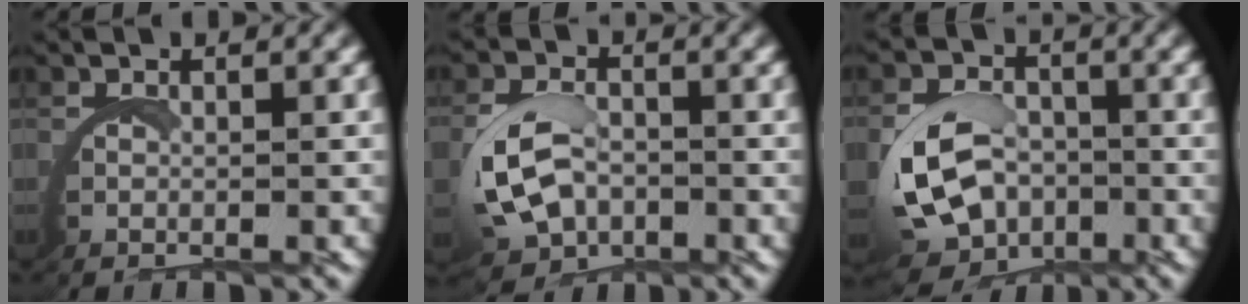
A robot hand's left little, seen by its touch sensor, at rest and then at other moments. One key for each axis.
{"total": 5.1, "fx": -0.1, "fy": 3.9, "fz": 3.3, "tx": -0.097, "ty": -0.020, "tz": 0.006}
{"total": 8.0, "fx": -1.8, "fy": 6.8, "fz": 3.9, "tx": -0.109, "ty": -0.039, "tz": -0.023}